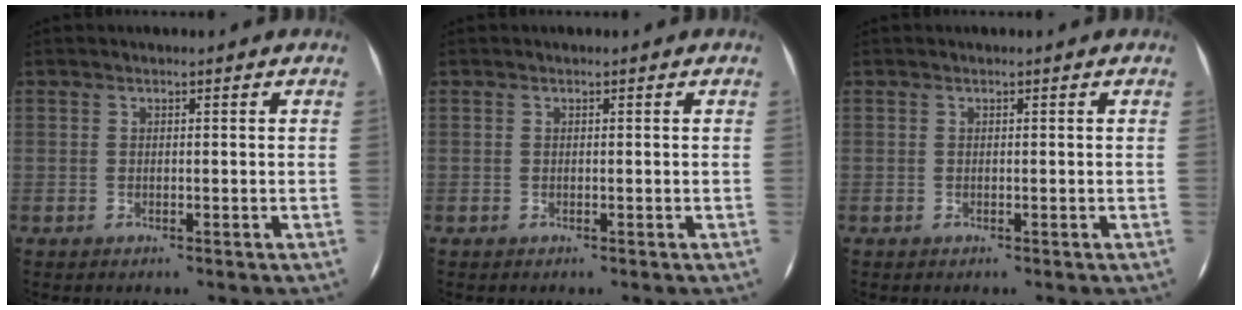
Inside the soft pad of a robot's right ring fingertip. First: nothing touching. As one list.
[{"total": 0.0}, {"total": 0.0}]